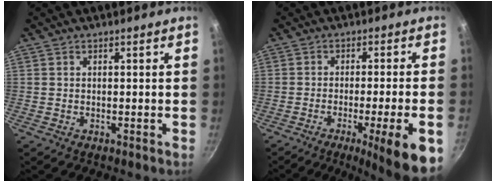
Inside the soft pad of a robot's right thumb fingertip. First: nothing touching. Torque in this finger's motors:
{"motor_torque": [0.23, 0.69, 1.18, -1.23, 0.06]}